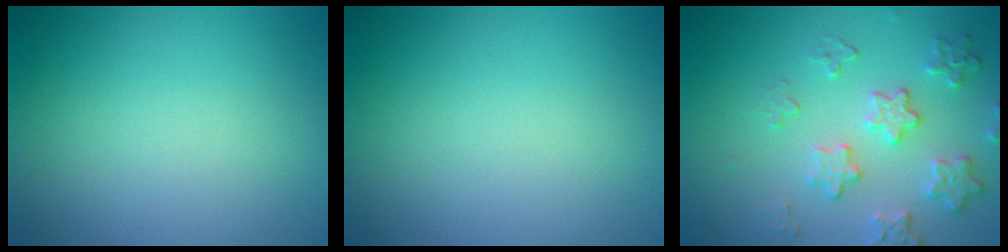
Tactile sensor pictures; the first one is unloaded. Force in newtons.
{"total": 0.0}
{"total": 3.9, "press": 3.4, "slide": 2.0}